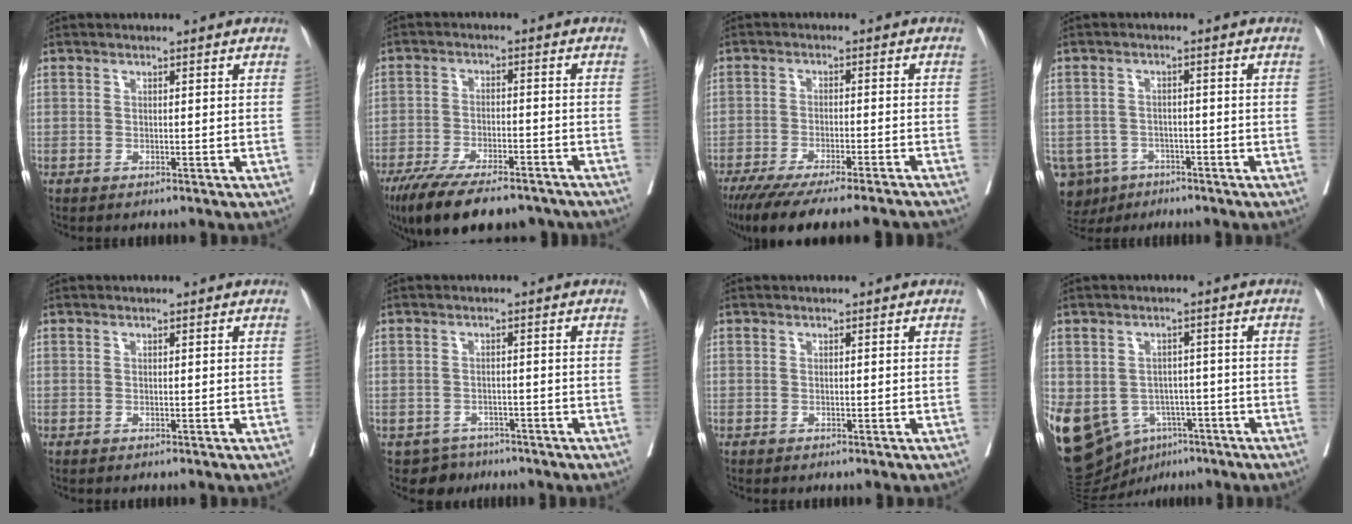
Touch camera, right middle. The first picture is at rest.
{"total": 17.5, "force": [-14.0, 4.7, 9.4], "torque": [-0.165, -0.021, -0.211]}
{"total": 18.4, "force": [-16.0, 0.7, 8.9], "torque": [-0.118, -0.053, -0.229]}
{"total": 9.1, "force": [-5.7, 6.8, 2.2], "torque": [-0.060, -0.004, -0.083]}
{"total": 0.0}
{"total": 3.6, "force": [-2.8, 2.3, -0.2], "torque": [0.004, 0.003, -0.041]}
{"total": 0.0}
{"total": 22.7, "force": [-9.9, 17.3, 11.0], "torque": [-0.329, -0.012, -0.135]}